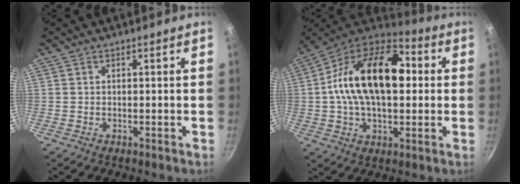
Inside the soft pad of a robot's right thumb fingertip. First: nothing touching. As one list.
[{"total": 22.9, "force": [2.3, 13.6, 18.3], "torque": [-0.293, 0.030, 0.017]}]